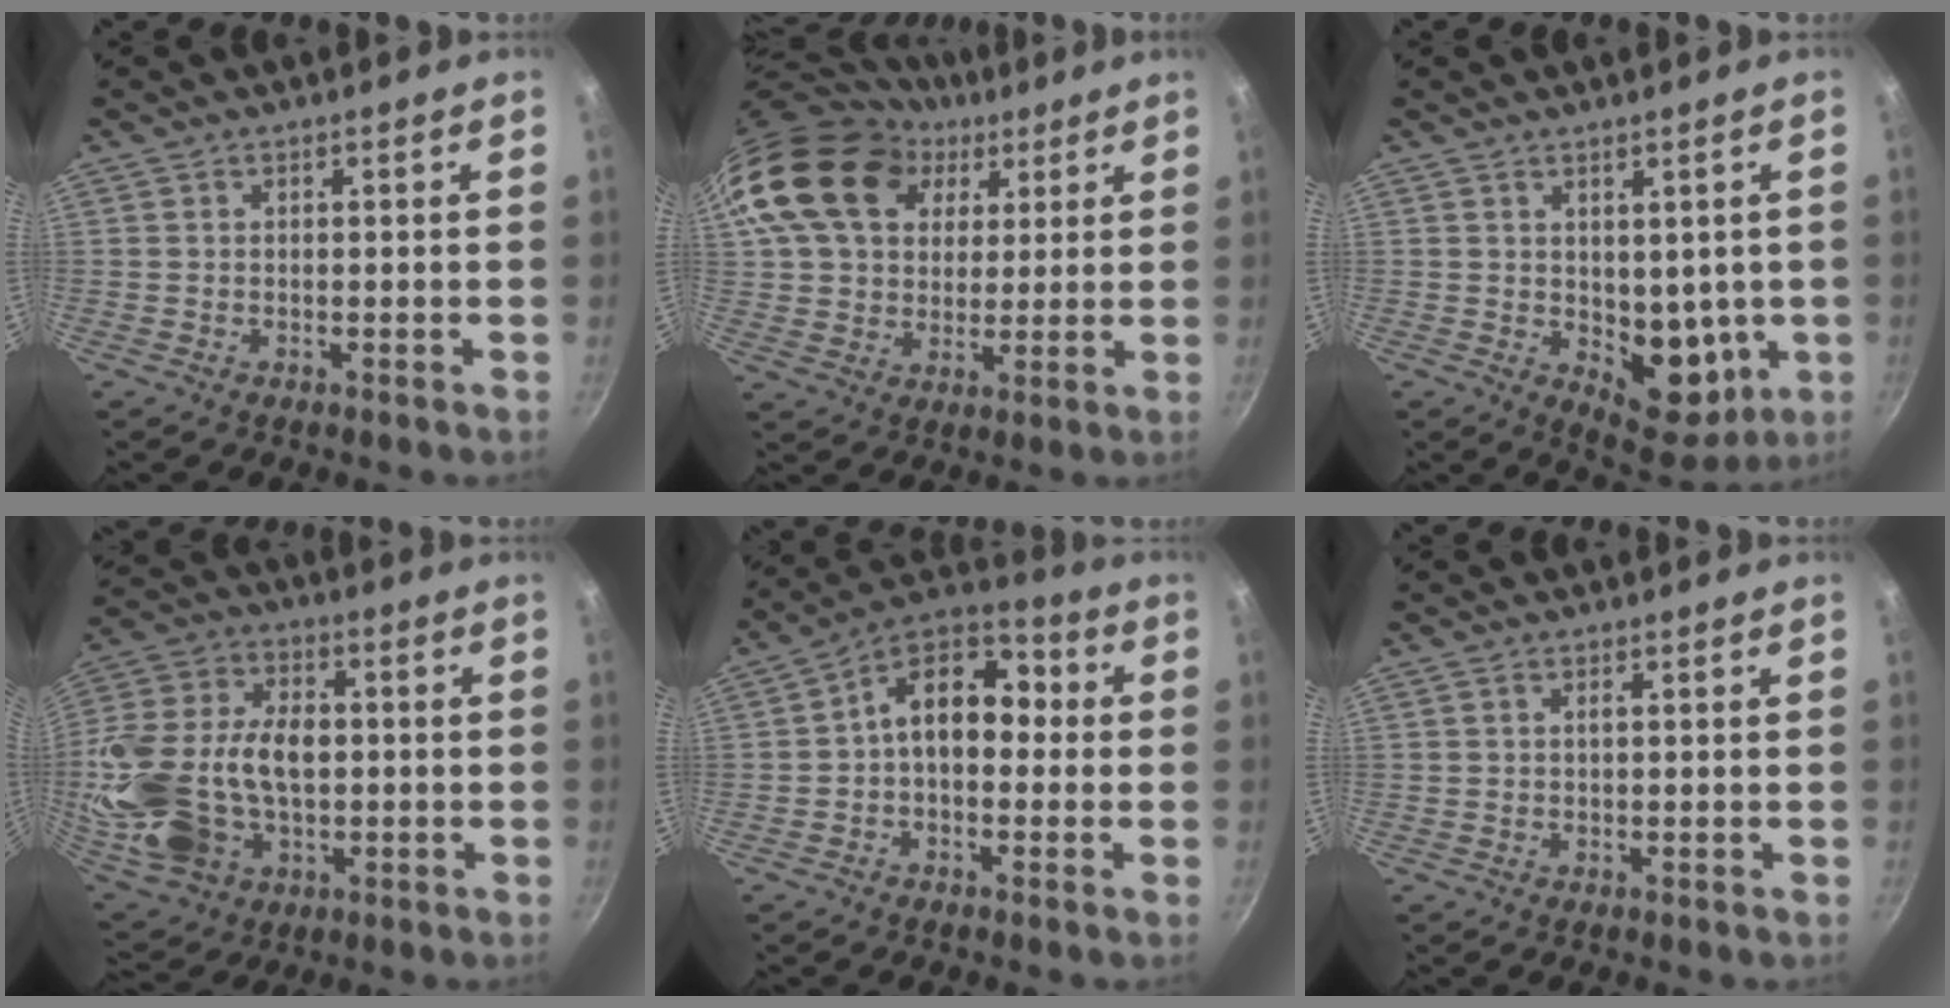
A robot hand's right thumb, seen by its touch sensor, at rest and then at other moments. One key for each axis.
{"total": 20.8, "fx": 8.7, "fy": 15.1, "fz": 11.4, "tx": -0.185, "ty": 0.005, "tz": 0.151}
{"total": 9.9, "fx": 0.0, "fy": 6.5, "fz": 7.5, "tx": -0.061, "ty": -0.026, "tz": 0.017}
{"total": 24.2, "fx": -1.5, "fy": 16.2, "fz": 17.9, "tx": -0.352, "ty": 0.025, "tz": -0.016}
{"total": 12.1, "fx": 0.4, "fy": 8.2, "fz": 8.9, "tx": -0.099, "ty": 0.044, "tz": -0.019}
{"total": 0.6, "fx": 0.2, "fy": 0.2, "fz": 0.5, "tx": -0.010, "ty": 0.002, "tz": 0.002}